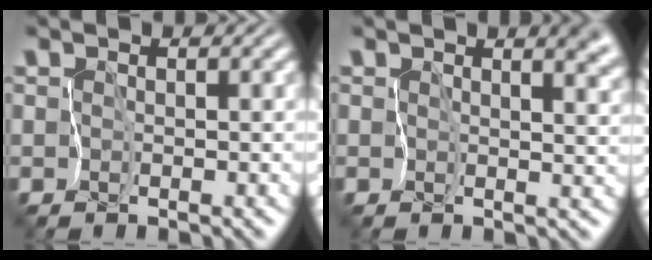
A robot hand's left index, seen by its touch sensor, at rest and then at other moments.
{"total": 4.4, "force": [1.9, 2.3, 3.3], "torque": [-0.032, -0.001, 0.027]}